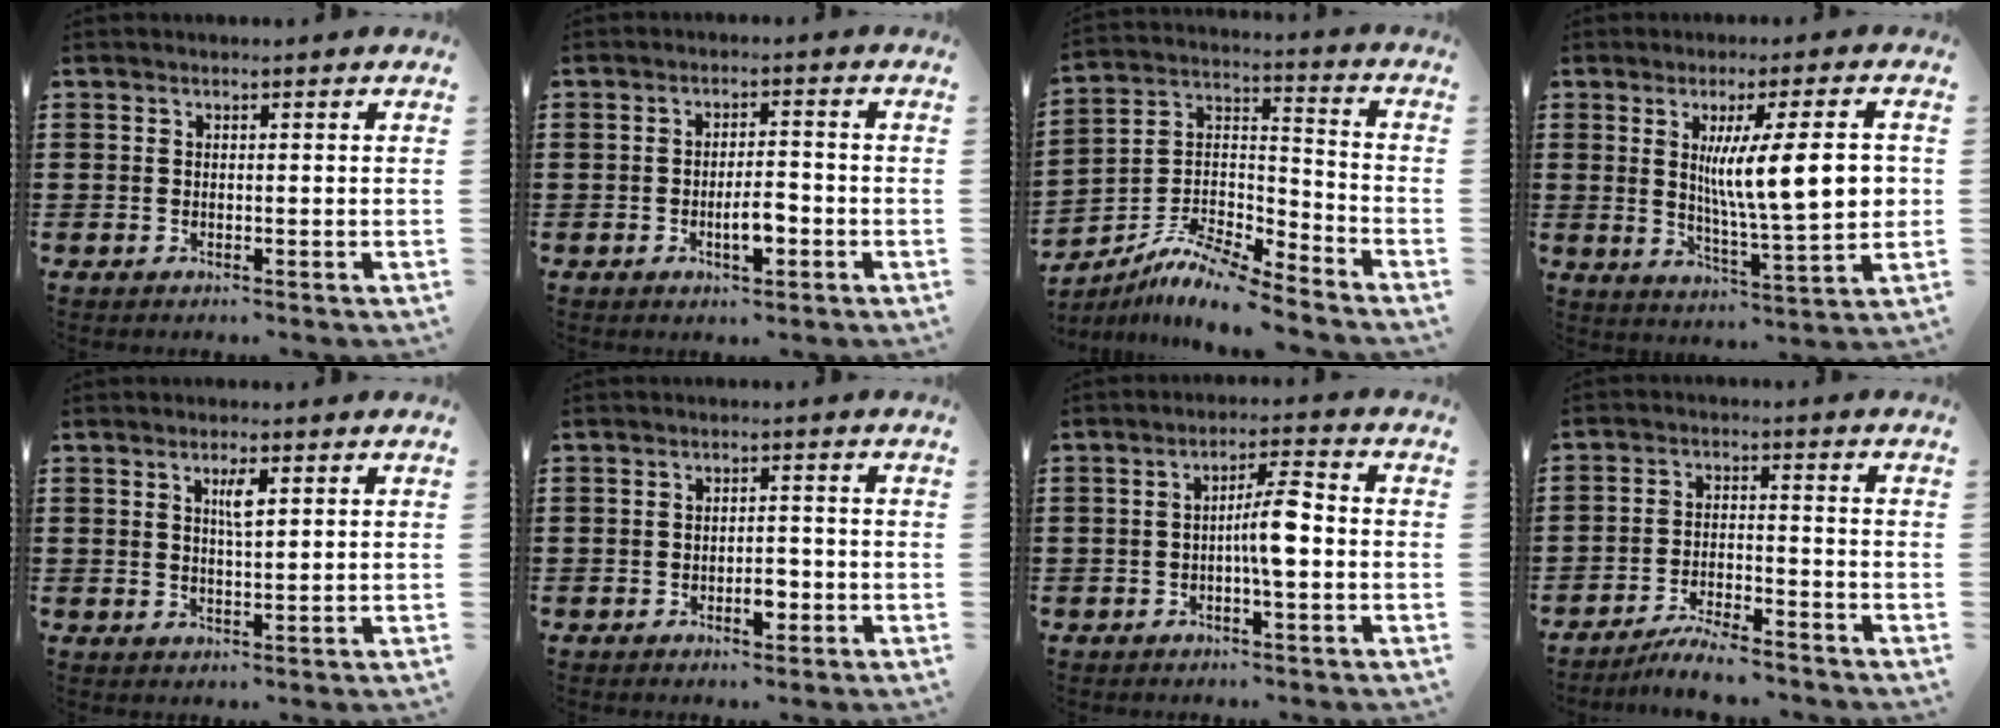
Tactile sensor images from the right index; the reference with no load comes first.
{"total": 4.2, "force": [-1.4, 1.5, 3.7], "torque": [-0.071, 0.004, -0.027]}
{"total": 8.4, "force": [-7.6, 1.2, 3.4], "torque": [-0.078, 0.001, -0.156]}
{"total": 12.1, "force": [2.1, 2.2, 11.7], "torque": [-0.191, -0.004, 0.030]}
{"total": 2.9, "force": [1.1, 0.7, 2.6], "torque": [-0.046, 0.002, 0.015]}
{"total": 3.0, "force": [-1.3, 1.4, 2.4], "torque": [-0.042, 0.003, -0.022]}
{"total": 5.9, "force": [-0.8, 1.1, 5.8], "torque": [-0.111, 0.006, -0.022]}
{"total": 4.9, "force": [-4.7, 0.1, 1.5], "torque": [-0.034, 0.000, -0.094]}